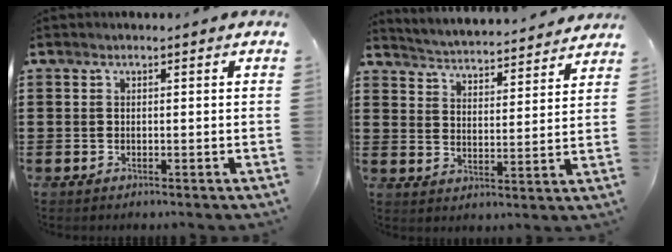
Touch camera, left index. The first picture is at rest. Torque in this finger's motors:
{"motor_torque": [1.51, -0.63, 0.19, 0.05]}